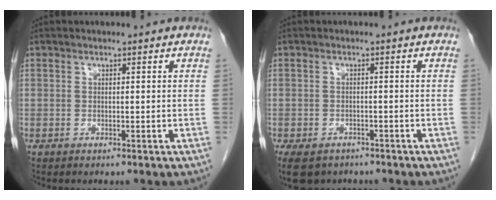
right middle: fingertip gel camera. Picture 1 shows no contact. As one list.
[{"total": 7.7, "force": [-5.5, 4.6, 2.9], "torque": [-0.064, -0.008, -0.081]}]